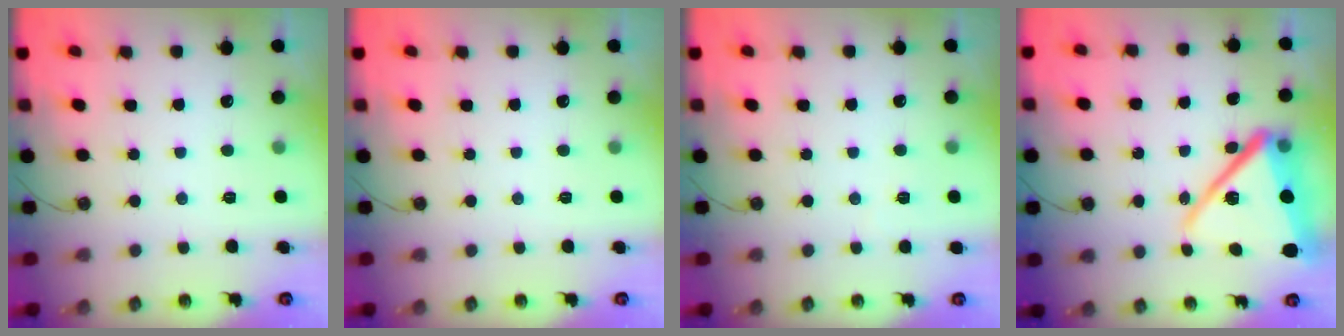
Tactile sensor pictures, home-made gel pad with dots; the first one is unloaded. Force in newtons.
{"total": 0.0}
{"total": 1.5, "press": 1.5, "slide": 0.2}
{"total": 19.6, "press": 19.5, "slide": 1.4}